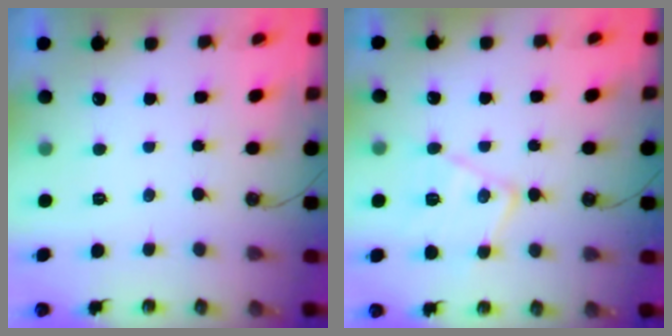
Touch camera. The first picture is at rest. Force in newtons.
{"total": 13.6, "press": 13.6, "slide": 0.9}